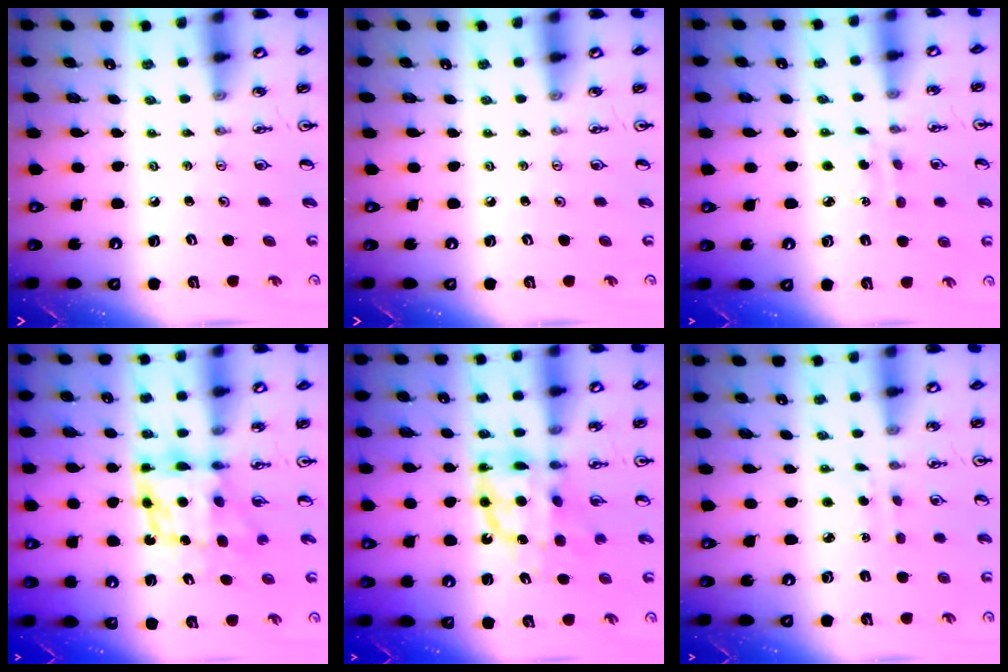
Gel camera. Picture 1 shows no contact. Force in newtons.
{"total": 0.0}
{"total": 3.8, "press": 3.8, "slide": 0.6}
{"total": 8.7, "press": 8.7, "slide": 0.8}
{"total": 11.5, "press": 11.5, "slide": 1.0}
{"total": 2.7, "press": 2.6, "slide": 0.4}